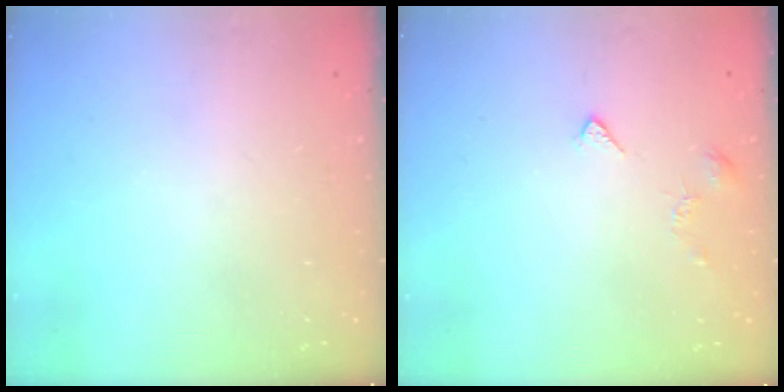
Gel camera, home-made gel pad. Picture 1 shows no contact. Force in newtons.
{"total": 2.1, "press": 2.0, "slide": 0.4}